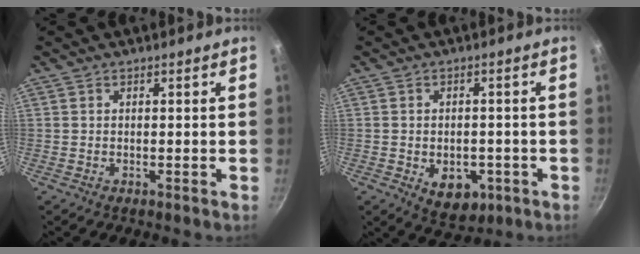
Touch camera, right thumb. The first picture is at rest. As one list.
[{"total": 7.8, "force": [-2.5, 5.2, 5.1], "torque": [-0.048, 0.004, -0.023]}]